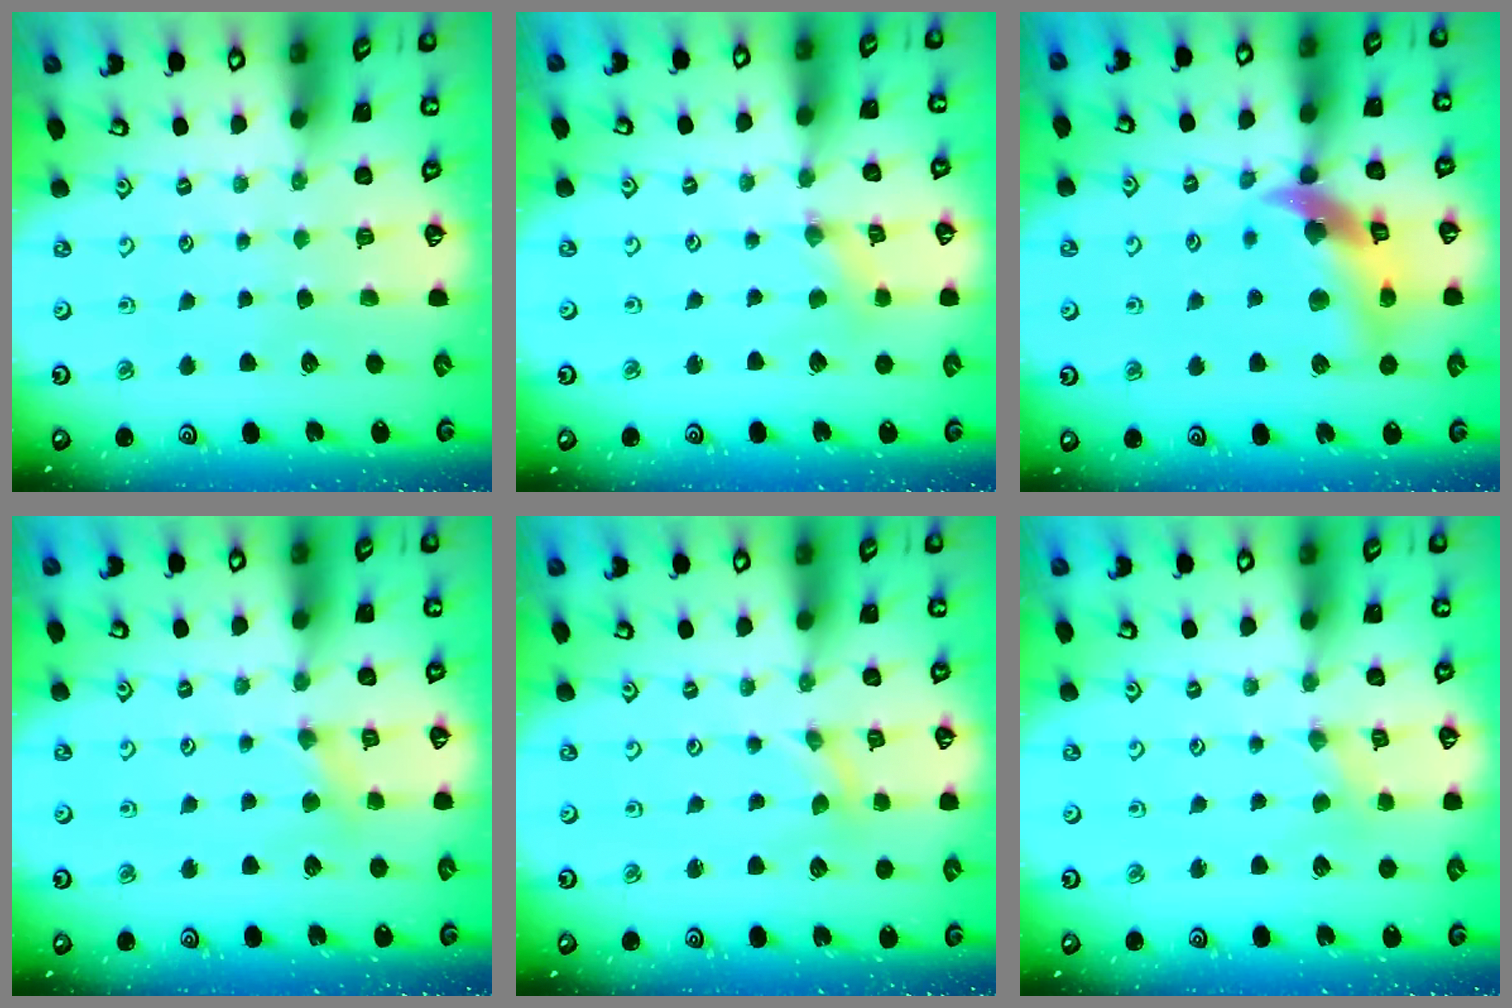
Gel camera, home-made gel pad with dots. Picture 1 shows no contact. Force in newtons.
{"total": 1.8, "press": 1.8, "slide": 0.4}
{"total": 13.9, "press": 13.8, "slide": 1.9}
{"total": 3.6, "press": 3.5, "slide": 0.6}
{"total": 0.0}
{"total": 0.0}